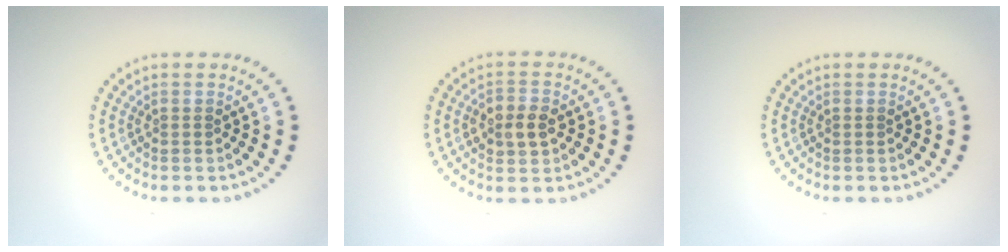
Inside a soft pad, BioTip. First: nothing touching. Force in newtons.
{"total": 2.8, "press": 2.8, "slide": 0.1}
{"total": 0.0}